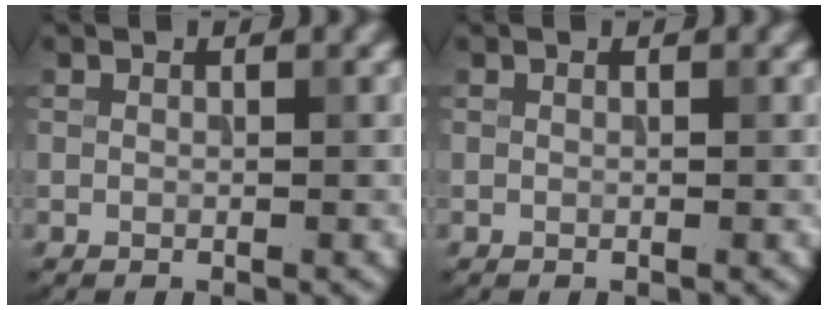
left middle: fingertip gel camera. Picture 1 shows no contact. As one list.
[{"total": 0.0}]